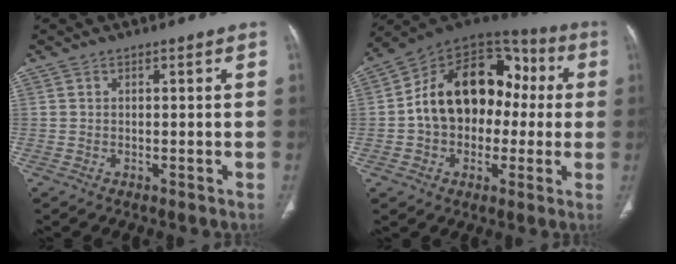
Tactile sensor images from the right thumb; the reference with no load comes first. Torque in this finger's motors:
{"motor_torque": [2.47, 2.54, 1.31, -1.16, 0.18]}